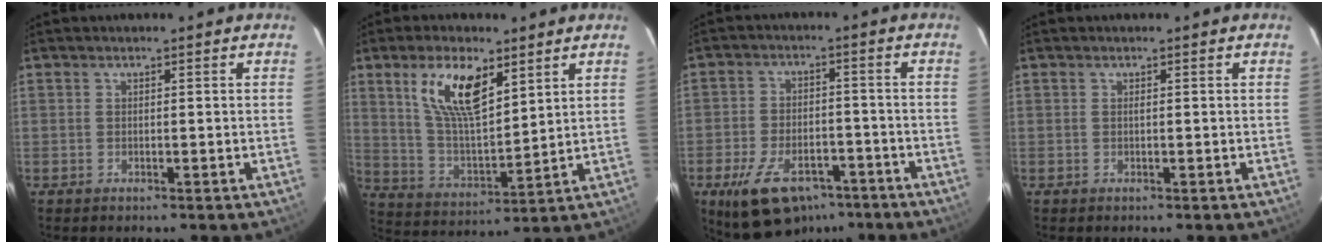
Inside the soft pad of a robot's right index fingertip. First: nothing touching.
{"total": 13.1, "force": [6.7, 5.1, 9.9], "torque": [-0.188, 0.008, 0.138]}
{"total": 14.2, "force": [-9.0, 7.5, 8.0], "torque": [-0.172, -0.008, -0.141]}
{"total": 0.0}